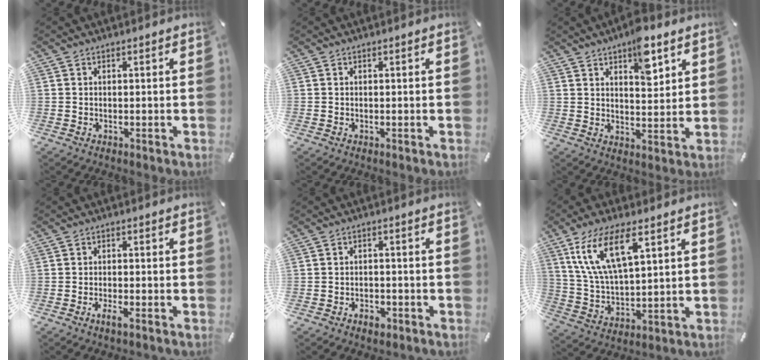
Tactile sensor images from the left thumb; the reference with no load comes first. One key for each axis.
{"total": 0.0}
{"total": 9.2, "fx": 6.1, "fy": 4.0, "fz": 5.7, "tx": -0.070, "ty": -0.034, "tz": 0.100}
{"total": 2.4, "fx": -1.3, "fy": 0.7, "fz": 2.0, "tx": -0.032, "ty": 0.003, "tz": -0.022}
{"total": 3.1, "fx": -1.8, "fy": 2.0, "fz": 1.5, "tx": -0.025, "ty": 0.008, "tz": -0.034}
{"total": 13.6, "fx": 7.5, "fy": 5.3, "fz": 10.0, "tx": -0.229, "ty": -0.012, "tz": 0.134}